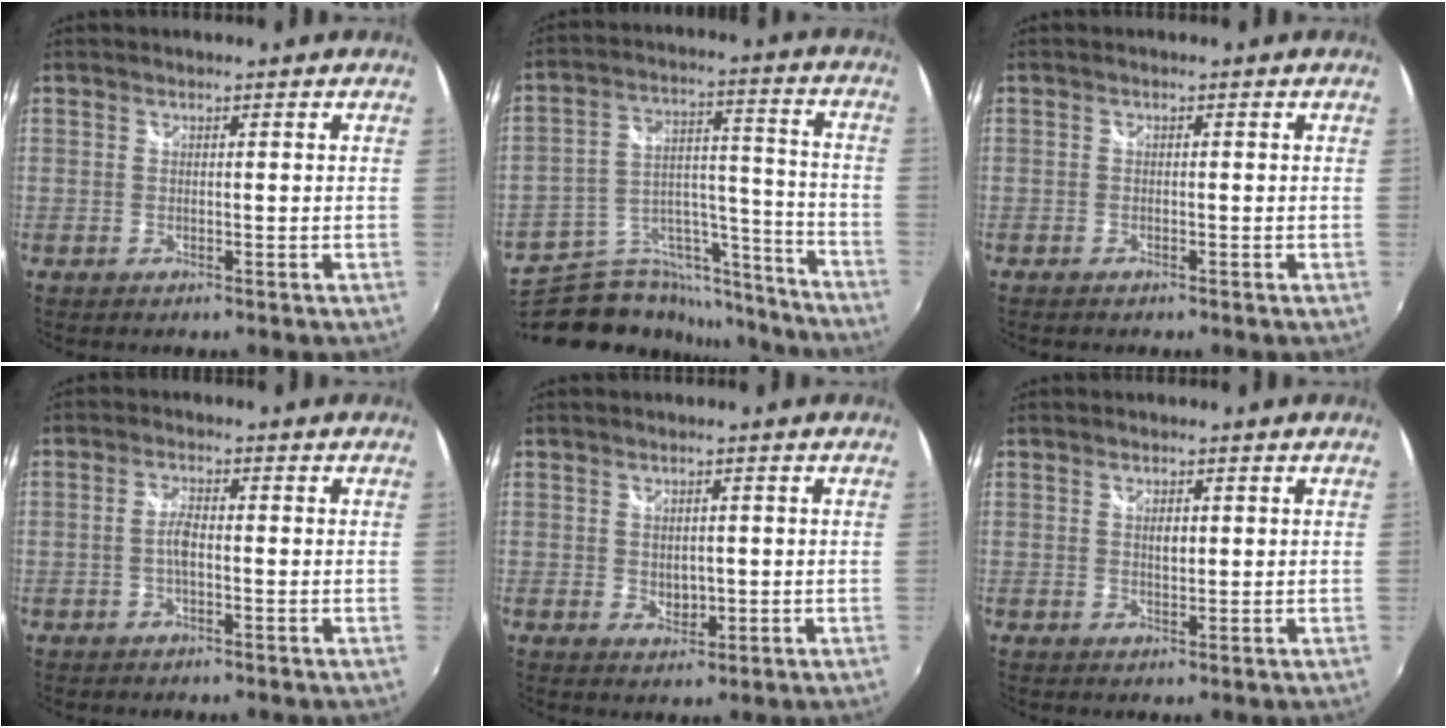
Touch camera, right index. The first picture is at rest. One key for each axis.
{"total": 22.6, "fx": -19.2, "fy": 9.6, "fz": 7.1, "tx": -0.133, "ty": 0.055, "tz": -0.274}
{"total": 1.0, "fx": -0.8, "fy": 0.4, "fz": 0.4, "tx": -0.010, "ty": -0.004, "tz": -0.017}
{"total": 2.8, "fx": -0.5, "fy": 1.0, "fz": 2.6, "tx": -0.053, "ty": 0.004, "tz": -0.010}
{"total": 3.0, "fx": 0.0, "fy": 2.3, "fz": 1.9, "tx": -0.028, "ty": -0.003, "tz": 0.003}
{"total": 1.9, "fx": 0.5, "fy": 1.1, "fz": 1.4, "tx": -0.022, "ty": 0.001, "tz": 0.009}